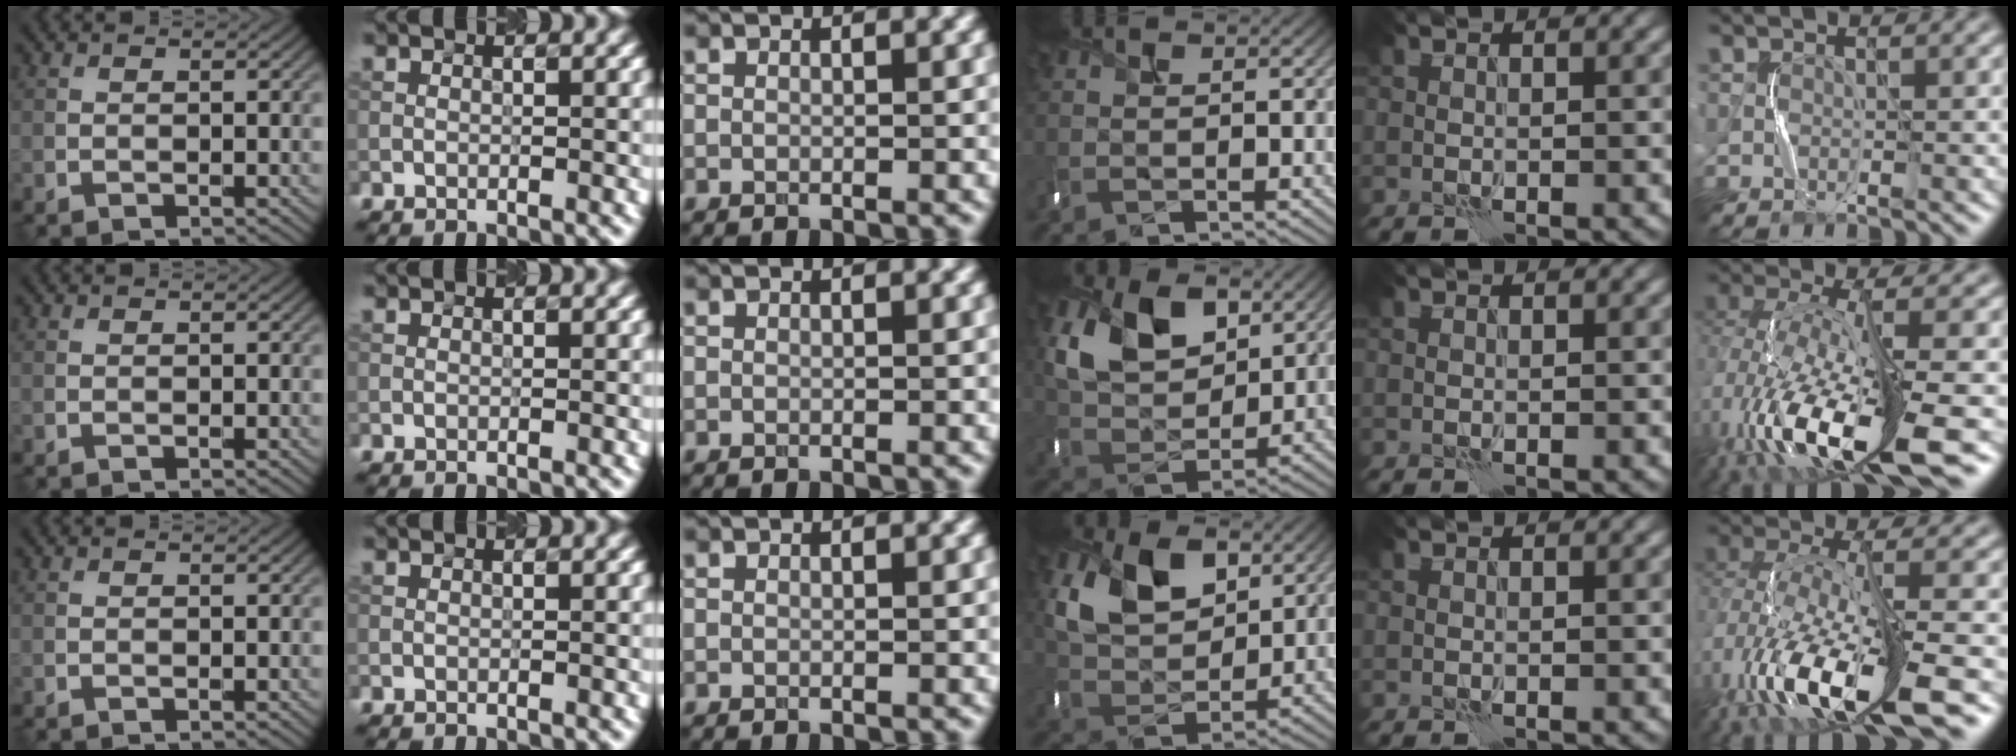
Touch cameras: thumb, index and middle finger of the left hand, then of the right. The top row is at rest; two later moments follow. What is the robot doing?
{"motion": "shake", "object": "handbell"}